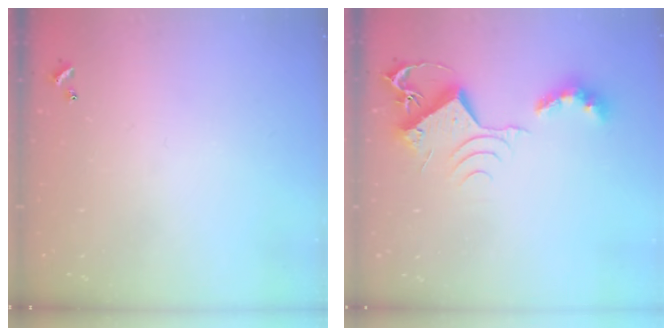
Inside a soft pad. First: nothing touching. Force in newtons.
{"total": 11.2, "press": 11.2, "slide": 0.4}